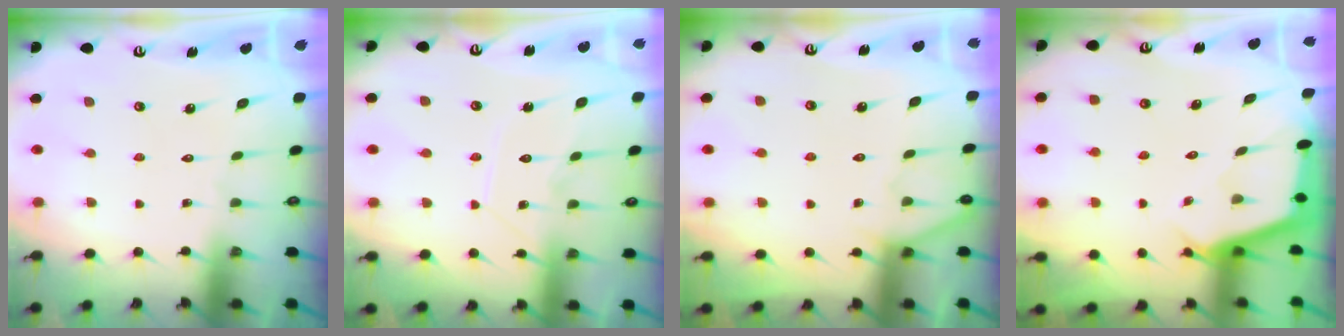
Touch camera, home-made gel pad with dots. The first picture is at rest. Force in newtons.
{"total": 8.4, "press": 8.4, "slide": 0.1}
{"total": 4.2, "press": 4.2, "slide": 0.5}
{"total": 2.5, "press": 2.5, "slide": 0.1}